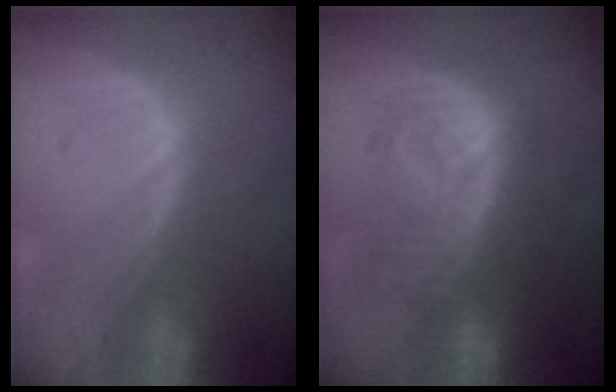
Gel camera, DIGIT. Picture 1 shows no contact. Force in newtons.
{"total": 8.9, "press": 8.9, "slide": 0.3}